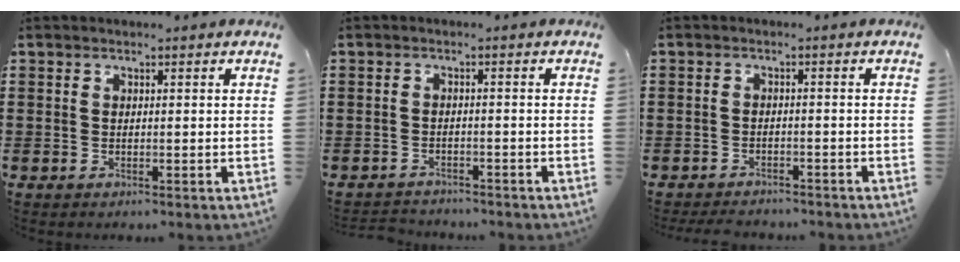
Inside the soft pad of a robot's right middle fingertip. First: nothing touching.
{"total": 1.8, "force": [-1.8, 0.2, -0.1], "torque": [-0.004, 0.000, -0.041]}
{"total": 2.4, "force": [-2.4, 0.5, -0.1], "torque": [-0.005, 0.001, -0.053]}